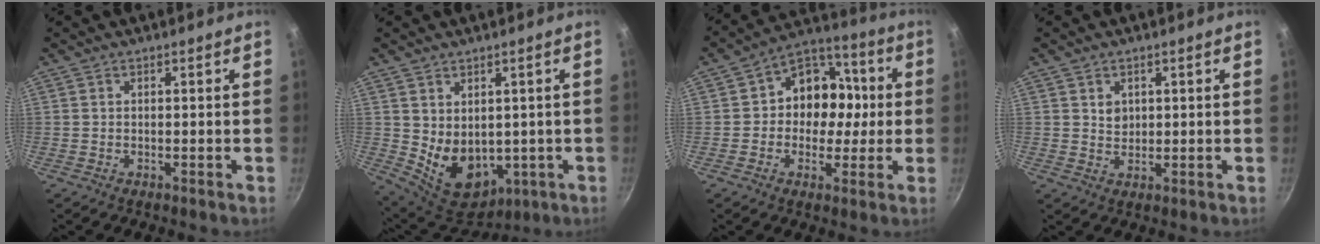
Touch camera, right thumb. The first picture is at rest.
{"total": 11.2, "force": [0.2, 8.2, 7.6], "torque": [-0.098, -0.025, 0.035]}
{"total": 12.7, "force": [0.3, 10.5, 7.1], "torque": [-0.048, 0.027, -0.014]}
{"total": 2.6, "force": [0.9, 2.2, 1.2], "torque": [-0.010, -0.006, 0.016]}